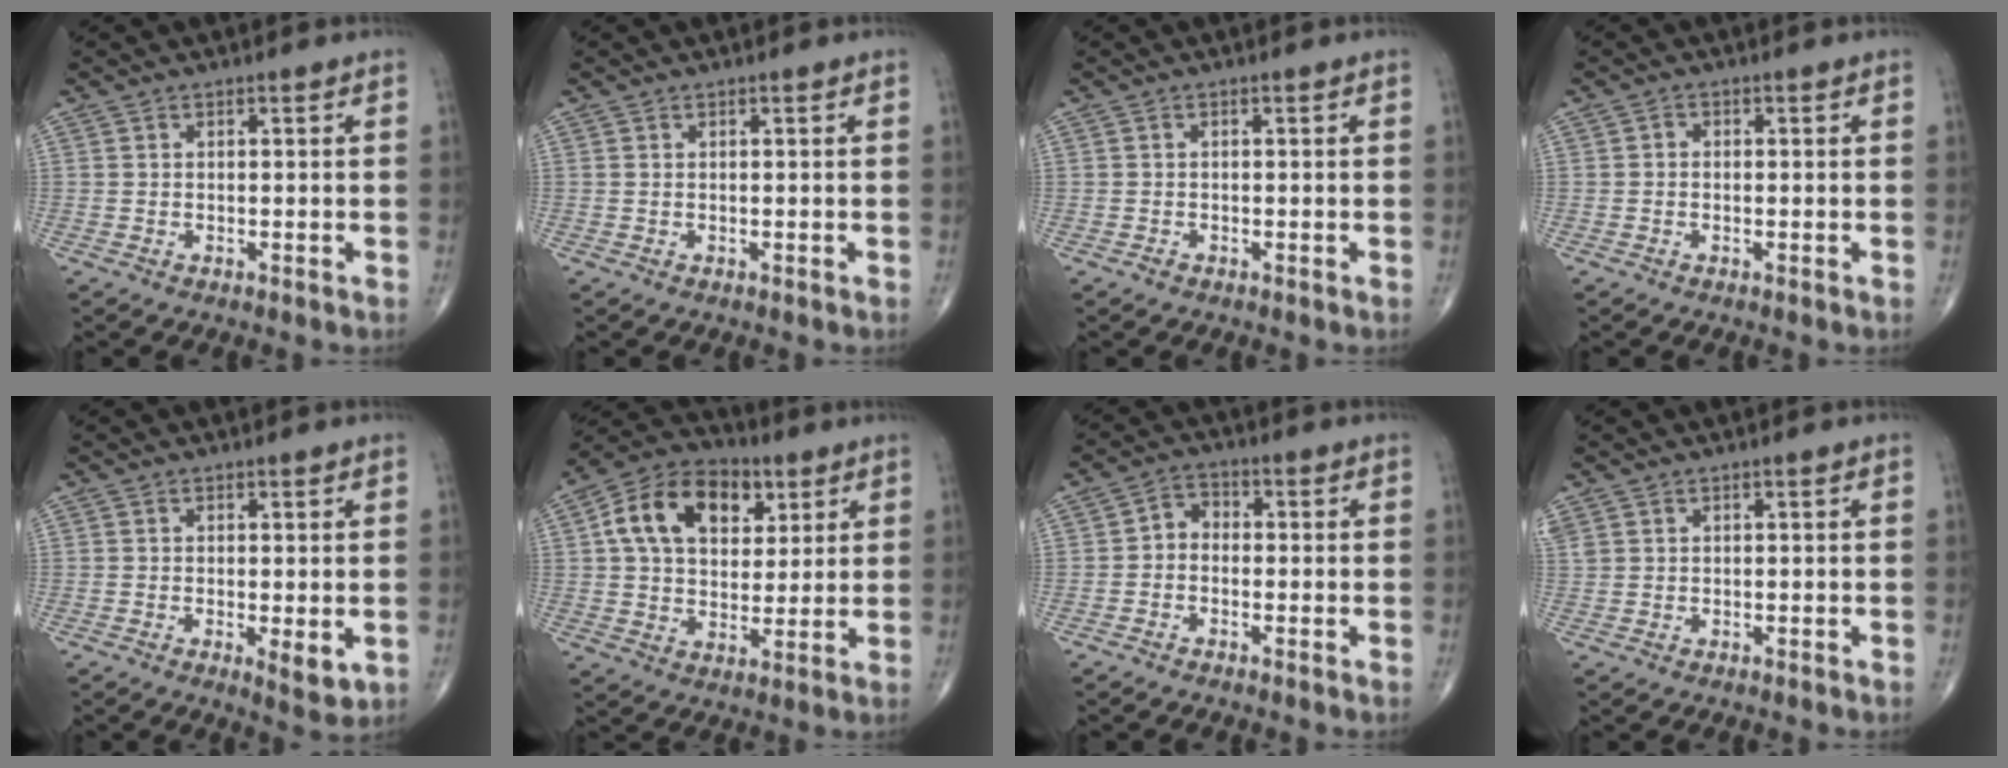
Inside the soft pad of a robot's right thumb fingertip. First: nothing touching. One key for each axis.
{"total": 0.0}
{"total": 0.6, "fx": -0.5, "fy": 0.4, "fz": 0.2, "tx": -0.002, "ty": 0.000, "tz": -0.012}
{"total": 1.0, "fx": -0.2, "fy": 0.8, "fz": 0.5, "tx": 0.003, "ty": 0.004, "tz": -0.008}
{"total": 4.0, "fx": -0.6, "fy": 1.4, "fz": 3.7, "tx": -0.055, "ty": -0.014, "tz": -0.007}
{"total": 16.7, "fx": 5.6, "fy": 11.3, "fz": 10.9, "tx": -0.161, "ty": 0.001, "tz": 0.090}
{"total": 3.7, "fx": -0.7, "fy": 2.9, "fz": 2.1, "tx": -0.015, "ty": 0.018, "tz": -0.028}
{"total": 2.0, "fx": 0.9, "fy": 1.5, "fz": 0.8, "tx": -0.021, "ty": 0.011, "tz": 0.024}